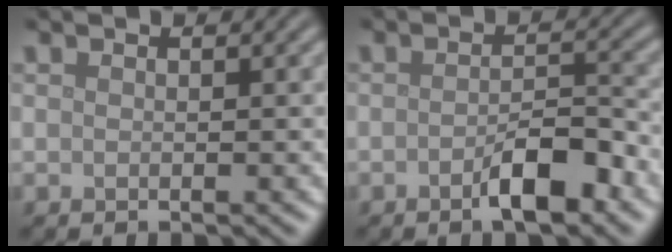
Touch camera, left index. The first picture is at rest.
{"total": 3.9, "force": [-2.1, 1.1, 3.0], "torque": [-0.048, 0.007, -0.035]}